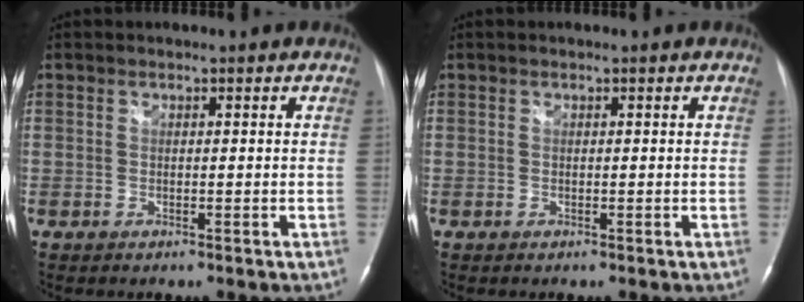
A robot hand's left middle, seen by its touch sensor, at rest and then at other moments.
{"total": 0.0}